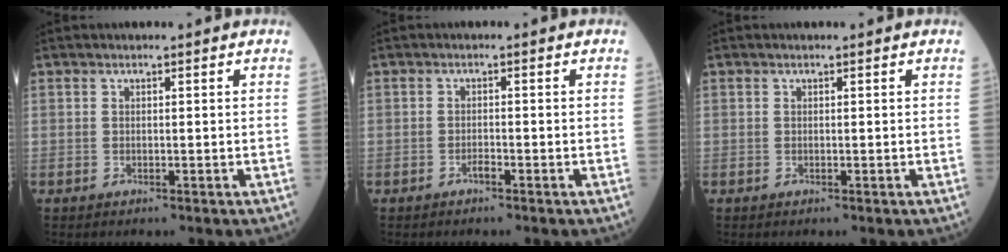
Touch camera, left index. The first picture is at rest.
{"total": 1.0, "force": [-0.8, 0.1, 0.5], "torque": [-0.010, -0.004, -0.018]}
{"total": 0.0}